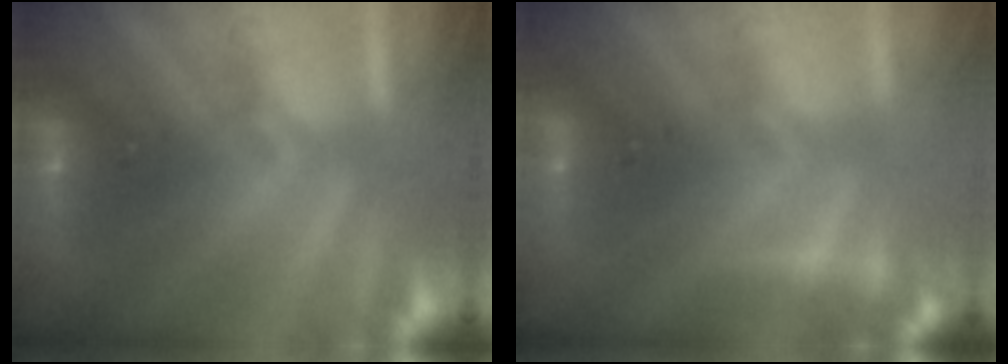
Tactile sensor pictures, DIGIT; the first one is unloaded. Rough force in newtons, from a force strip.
{"total": 2.9}